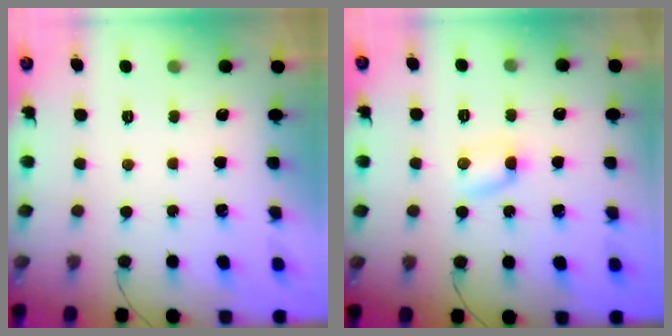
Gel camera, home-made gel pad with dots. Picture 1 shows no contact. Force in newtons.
{"total": 2.6, "press": 2.5, "slide": 0.9}